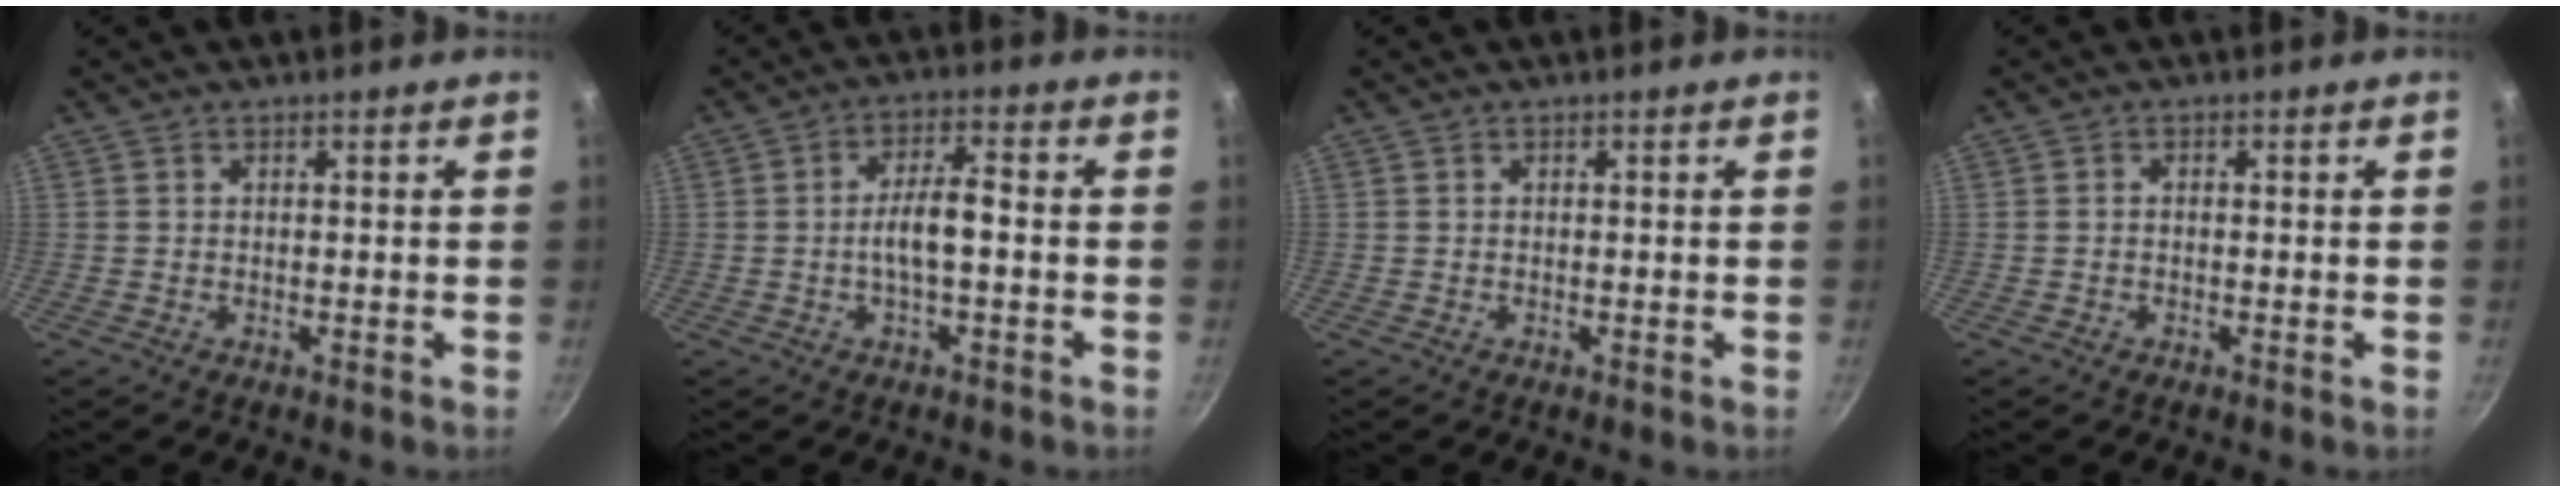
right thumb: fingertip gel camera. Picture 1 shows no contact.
{"total": 6.1, "force": [-1.0, 1.9, 5.7], "torque": [-0.101, 0.026, -0.020]}
{"total": 0.0}
{"total": 0.7, "force": [-0.3, 0.5, 0.4], "torque": [-0.009, 0.005, -0.006]}